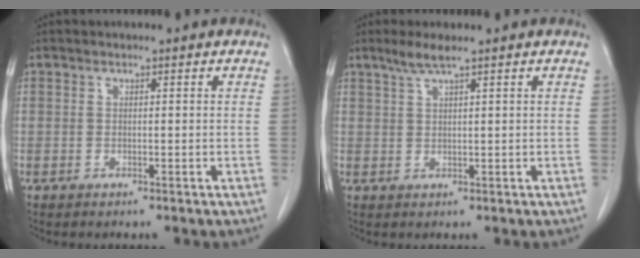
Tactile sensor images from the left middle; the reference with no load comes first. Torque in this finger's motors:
{"motor_torque": [0.14, -0.12, -0.03, 0.01]}